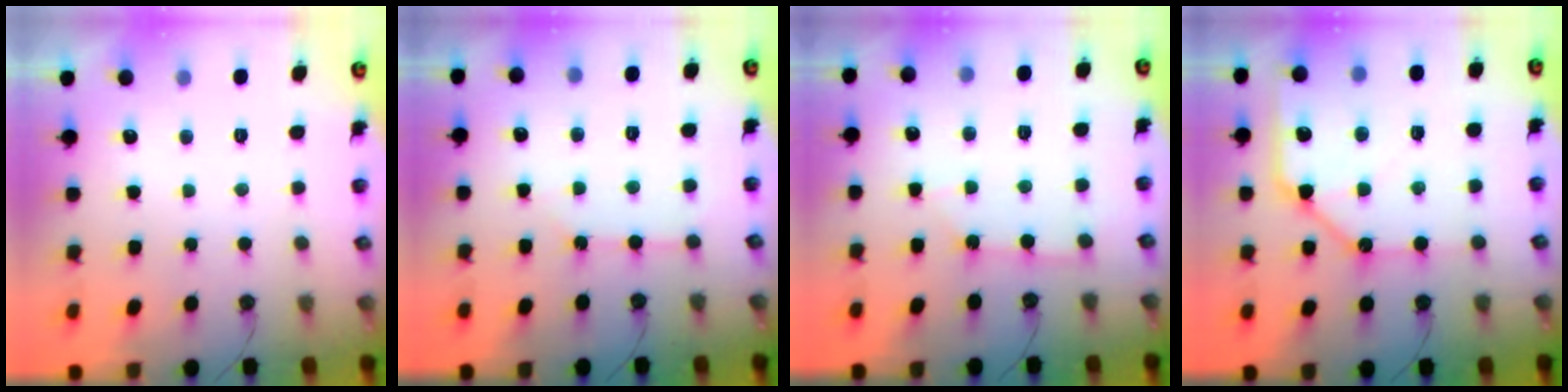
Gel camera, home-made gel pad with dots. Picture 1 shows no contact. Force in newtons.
{"total": 3.9, "press": 3.8, "slide": 0.6}
{"total": 3.8, "press": 3.8, "slide": 0.5}
{"total": 14.5, "press": 14.4, "slide": 1.6}